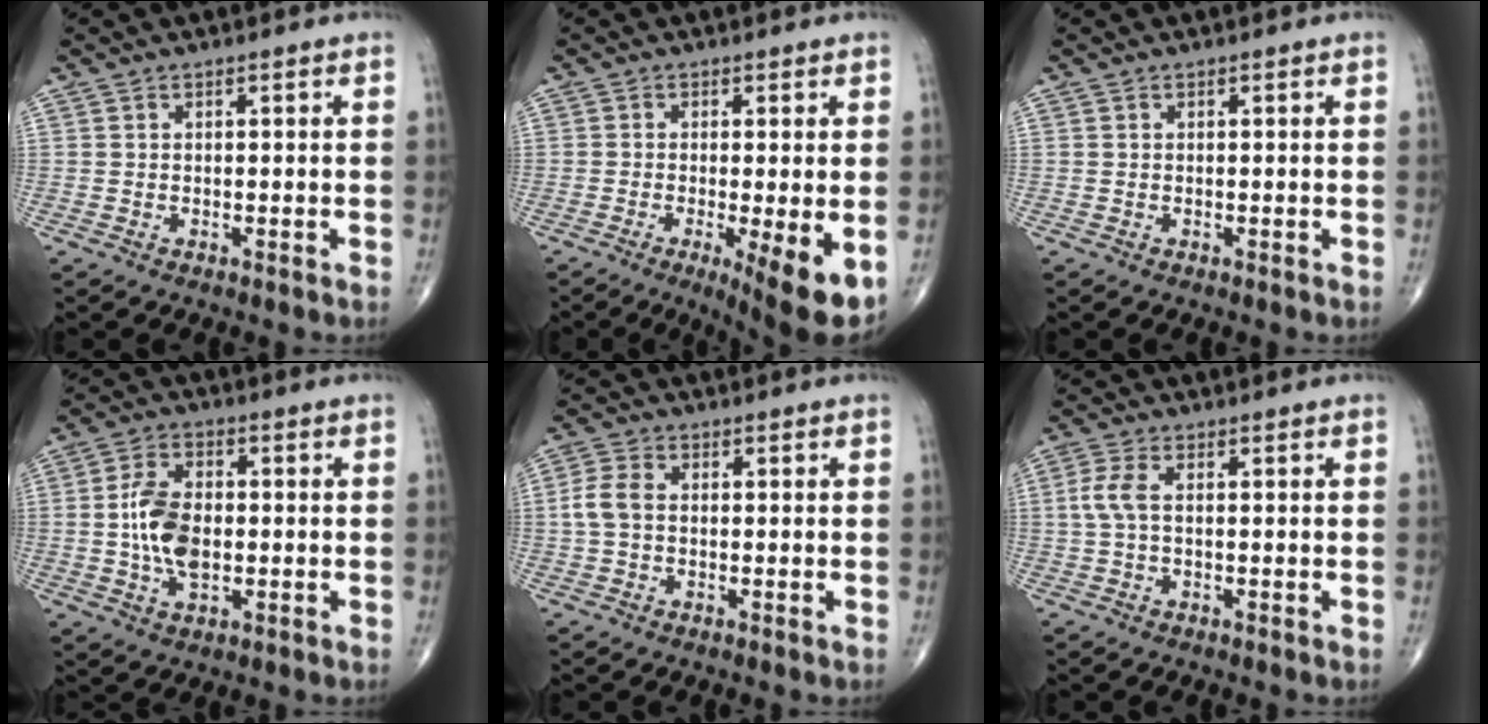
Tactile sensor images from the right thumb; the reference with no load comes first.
{"total": 9.6, "force": [-3.1, 2.0, 8.8], "torque": [-0.129, -0.024, -0.045]}
{"total": 0.0}
{"total": 9.3, "force": [-0.6, 5.3, 7.6], "torque": [-0.139, 0.005, -0.013]}
{"total": 4.3, "force": [-0.1, 2.9, 3.2], "torque": [-0.076, 0.013, -0.007]}
{"total": 3.8, "force": [0.2, 1.7, 3.3], "torque": [-0.094, 0.006, 0.000]}